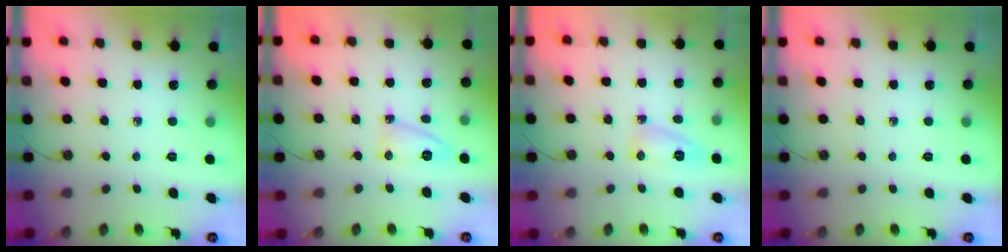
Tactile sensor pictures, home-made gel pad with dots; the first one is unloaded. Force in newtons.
{"total": 6.2, "press": 6.1, "slide": 0.5}
{"total": 5.5, "press": 5.4, "slide": 0.8}
{"total": 0.0}